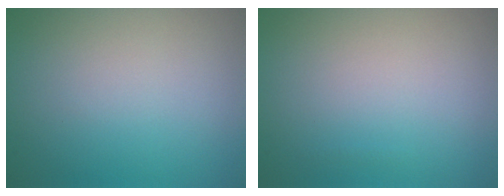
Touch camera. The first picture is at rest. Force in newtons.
{"total": 0.0}